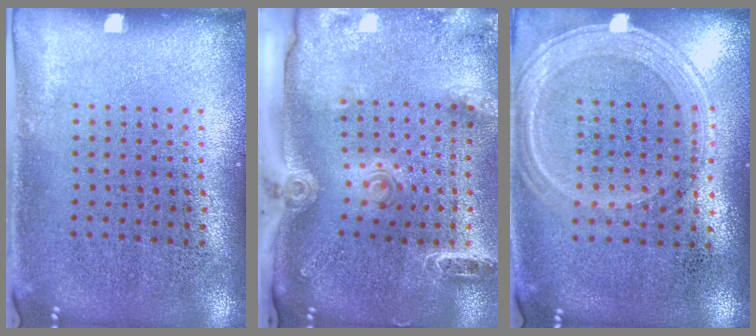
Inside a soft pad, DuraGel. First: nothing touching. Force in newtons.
{"total": 2.6, "press": 1.9, "slide": 1.7}
{"total": 1.2, "press": 1.2, "slide": 0.4}